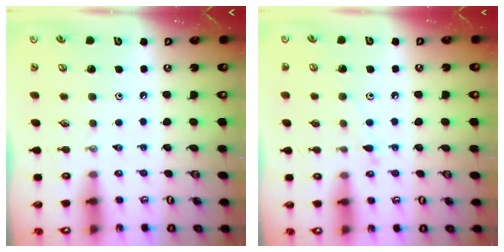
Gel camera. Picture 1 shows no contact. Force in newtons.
{"total": 6.7, "press": 6.6, "slide": 0.7}